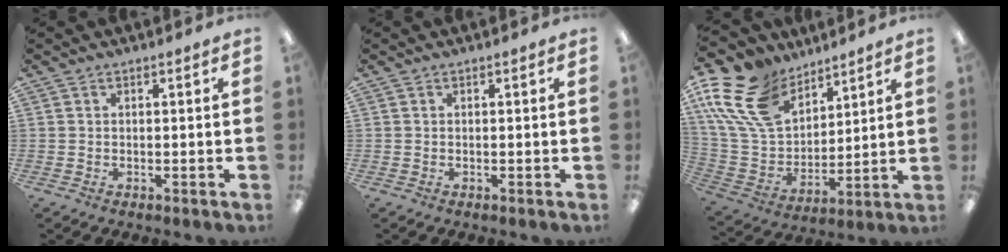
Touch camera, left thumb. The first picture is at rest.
{"total": 0.0}
{"total": 19.5, "force": [12.0, 11.9, 9.7], "torque": [-0.236, -0.059, 0.225]}